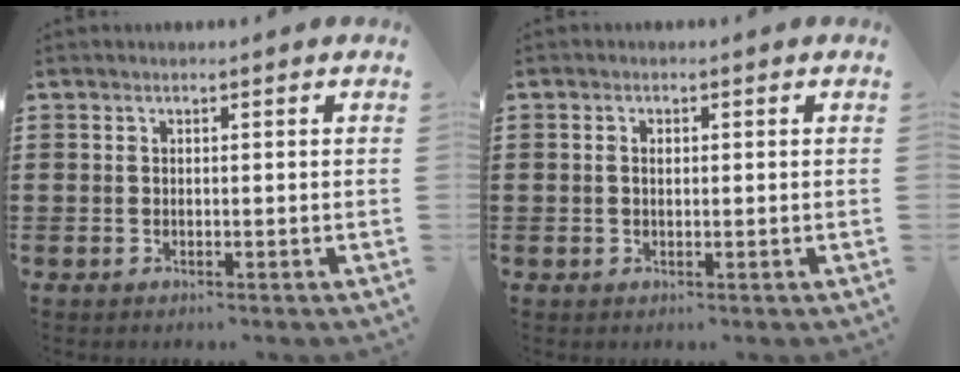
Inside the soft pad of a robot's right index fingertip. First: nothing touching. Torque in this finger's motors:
{"motor_torque": [-0.20, -0.15, -0.02, -0.01]}